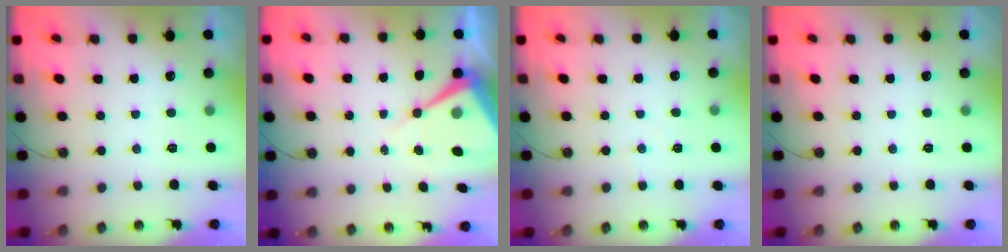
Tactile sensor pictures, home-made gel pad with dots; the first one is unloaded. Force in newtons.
{"total": 10.2, "press": 10.2, "slide": 1.0}
{"total": 2.1, "press": 2.1, "slide": 0.4}
{"total": 0.0}